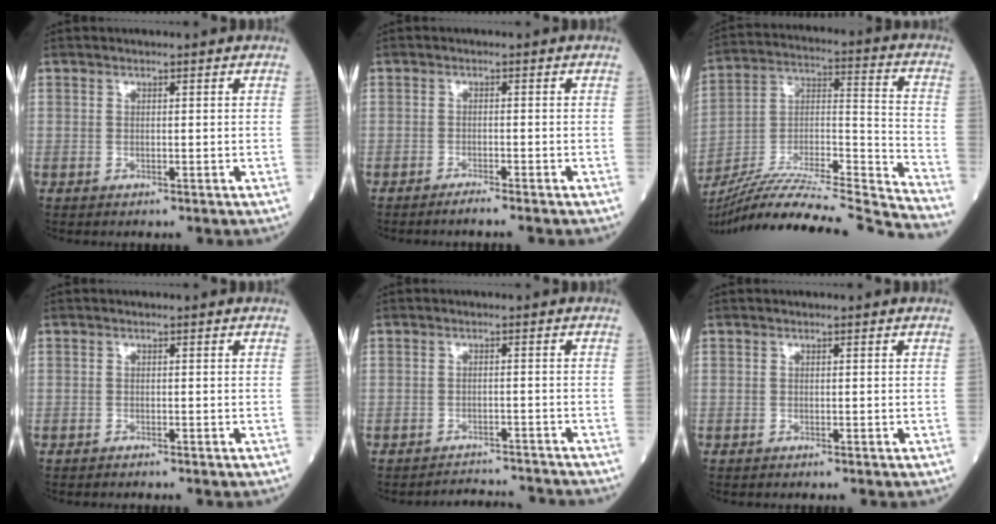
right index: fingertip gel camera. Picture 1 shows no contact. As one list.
[{"total": 2.0, "force": [-1.7, -0.5, 0.9], "torque": [-0.019, 0.000, -0.028]}, {"total": 28.1, "force": [-26.0, -1.2, 10.5], "torque": [-0.160, -0.021, -0.409]}, {"total": 0.9, "force": [-0.9, 0.0, 0.3], "torque": [-0.008, -0.001, -0.010]}, {"total": 5.9, "force": [-5.9, -0.1, -0.5], "torque": [0.006, 0.005, -0.079]}, {"total": 0.0}]